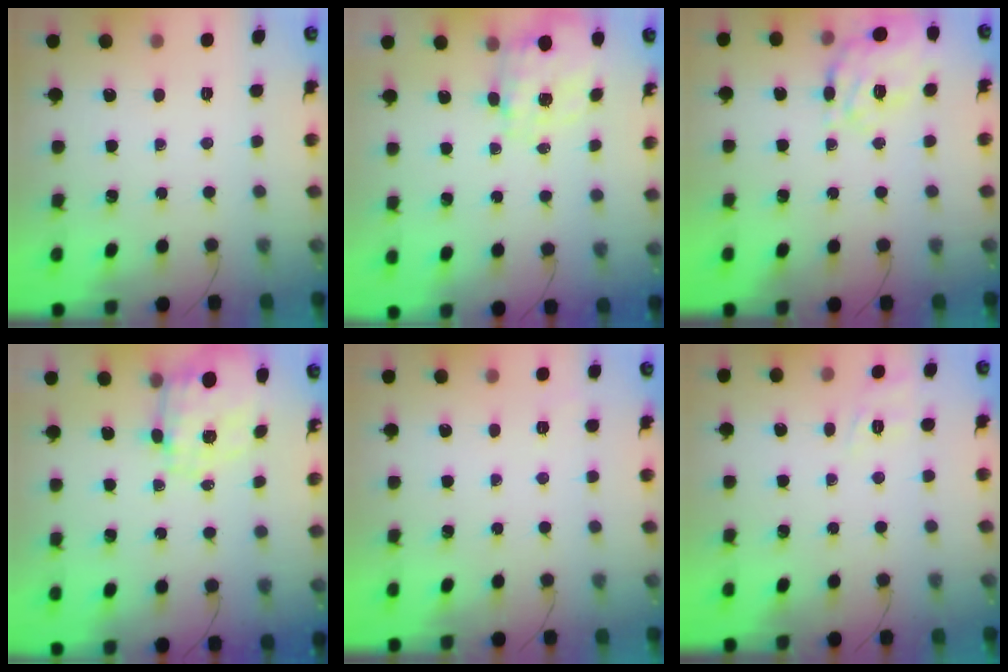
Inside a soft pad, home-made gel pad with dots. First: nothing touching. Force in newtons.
{"total": 3.0, "press": 2.7, "slide": 1.2}
{"total": 15.0, "press": 14.8, "slide": 2.6}
{"total": 3.6, "press": 3.3, "slide": 1.4}
{"total": 5.9, "press": 5.8, "slide": 1.4}
{"total": 2.2, "press": 0.7, "slide": 2.1}